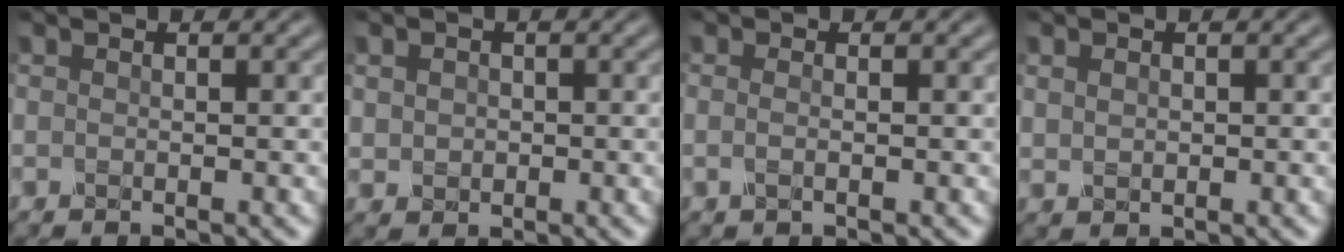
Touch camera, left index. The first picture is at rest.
{"total": 1.7, "force": [0.1, 1.5, 0.6], "torque": [-0.011, -0.005, 0.003]}
{"total": 0.9, "force": [-0.1, 0.4, 0.8], "torque": [-0.019, -0.004, -0.004]}
{"total": 1.1, "force": [0.3, 0.9, 0.6], "torque": [-0.012, -0.002, 0.011]}